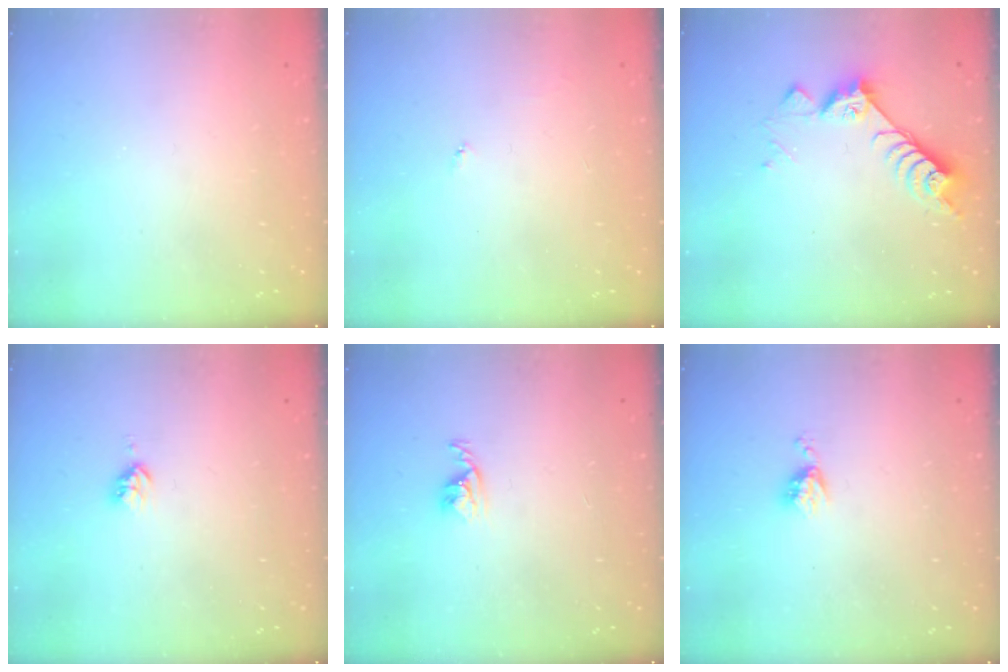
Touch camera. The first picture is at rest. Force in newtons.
{"total": 3.6, "press": 3.6, "slide": 0.3}
{"total": 7.1, "press": 7.1, "slide": 0.5}
{"total": 3.4, "press": 3.4, "slide": 0.5}
{"total": 3.3, "press": 3.2, "slide": 0.4}
{"total": 4.3, "press": 4.2, "slide": 0.5}